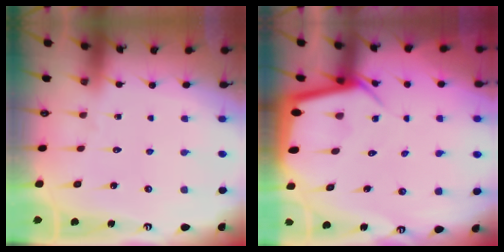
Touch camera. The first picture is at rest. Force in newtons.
{"total": 6.3, "press": 6.3, "slide": 0.6}